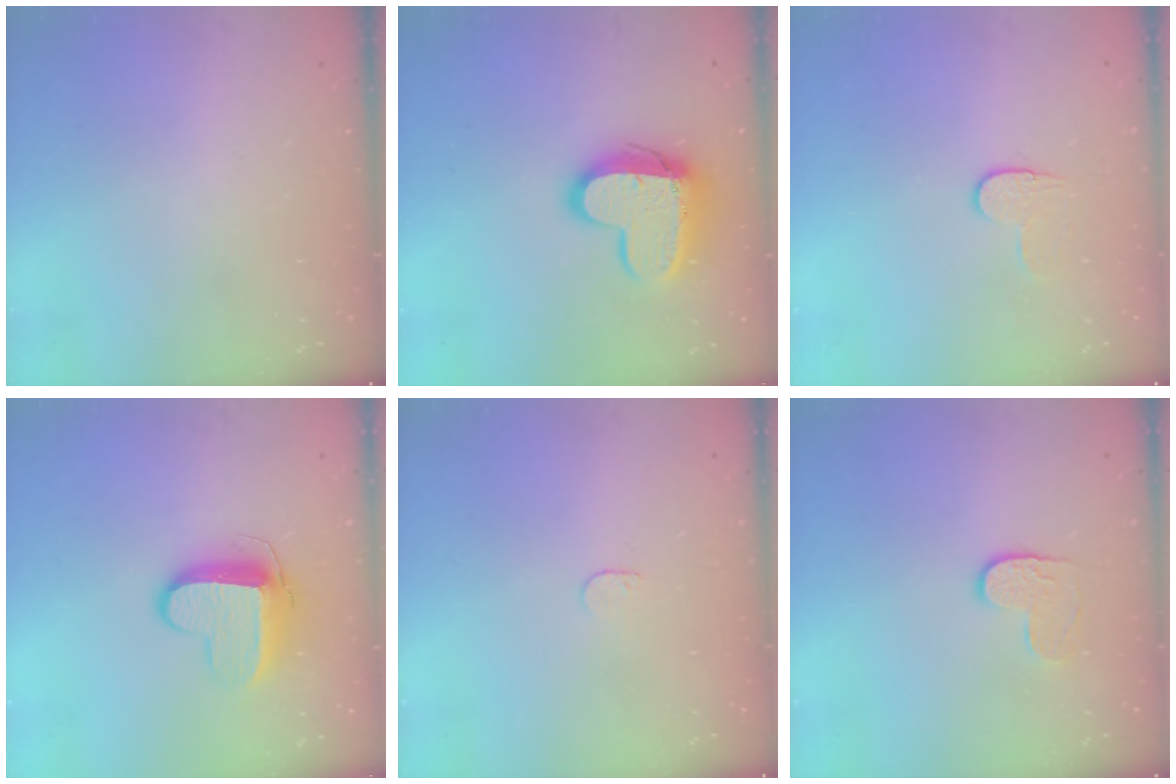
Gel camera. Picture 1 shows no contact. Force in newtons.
{"total": 13.5, "press": 13.5, "slide": 1.2}
{"total": 6.8, "press": 6.8, "slide": 0.6}
{"total": 10.7, "press": 10.6, "slide": 1.1}
{"total": 3.3, "press": 3.3, "slide": 0.3}
{"total": 5.2, "press": 5.2, "slide": 0.2}